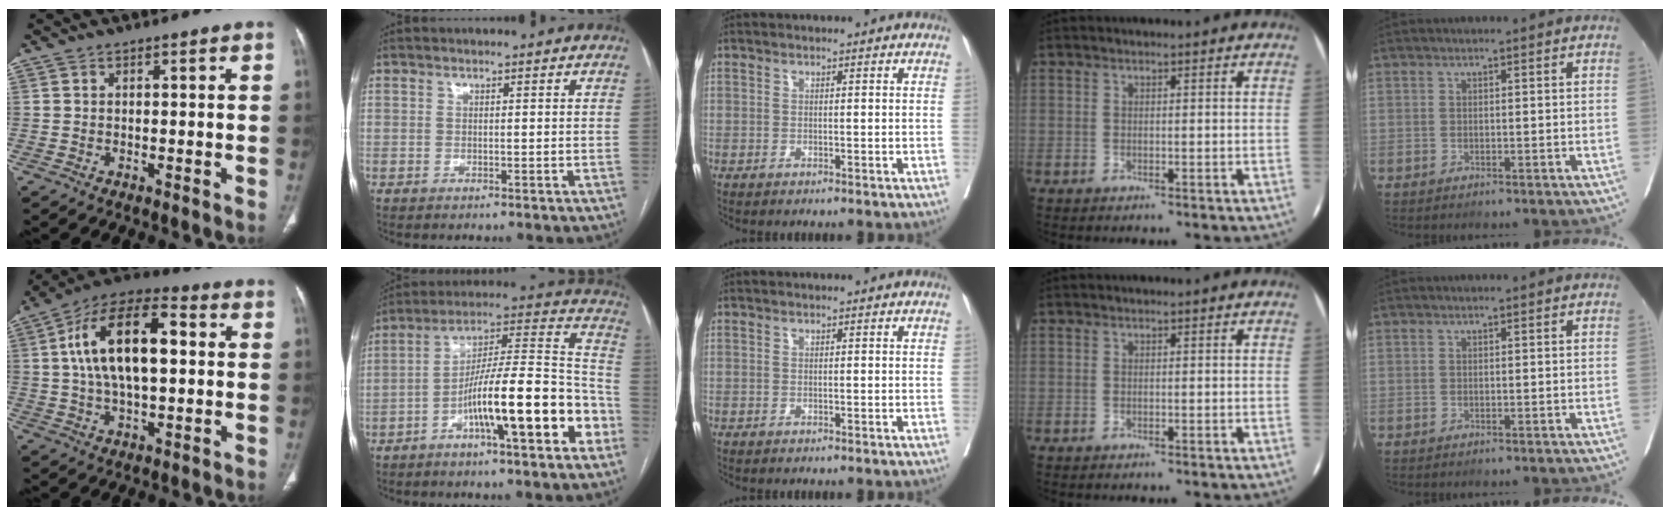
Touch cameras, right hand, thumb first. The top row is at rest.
{"thumb": {"total": 18.2, "force": [2.5, 8.7, 15.7], "torque": [-0.272, 0.026, 0.036]}, "index": {"total": 18.6, "force": [-7.6, 2.7, 16.7], "torque": [-0.256, 0.023, -0.119]}}